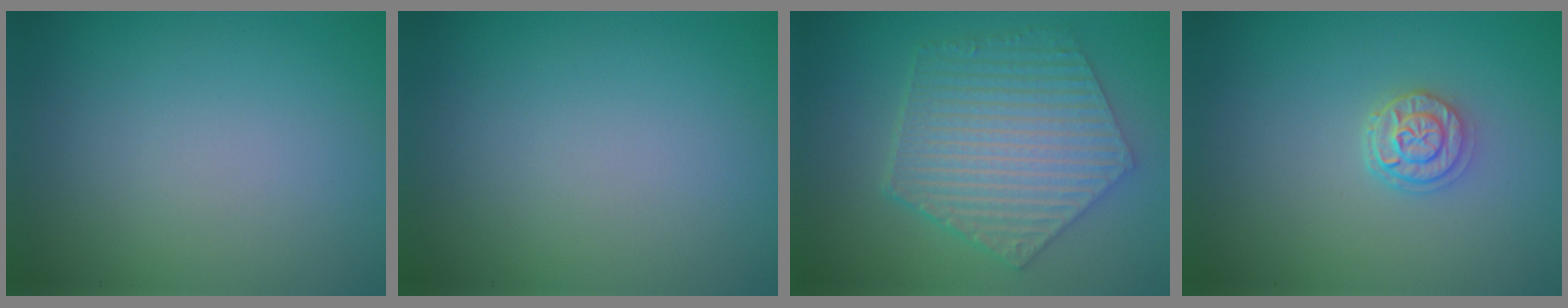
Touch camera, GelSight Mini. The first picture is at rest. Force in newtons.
{"total": 0.0}
{"total": 6.8, "press": 5.0, "slide": 4.6}
{"total": 2.3, "press": 2.0, "slide": 1.1}